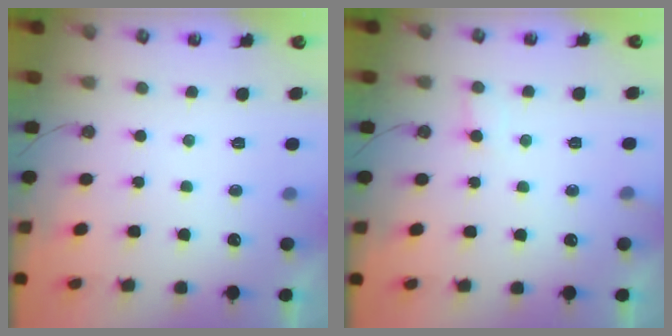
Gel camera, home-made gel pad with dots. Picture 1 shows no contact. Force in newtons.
{"total": 6.3, "press": 6.3, "slide": 0.4}